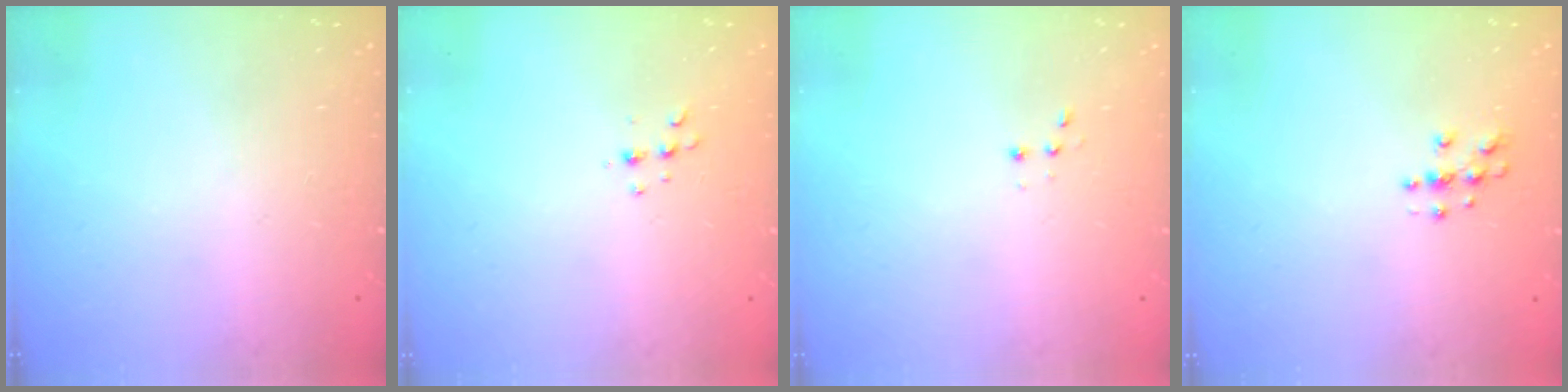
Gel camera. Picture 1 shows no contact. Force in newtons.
{"total": 4.3, "press": 4.2, "slide": 0.8}
{"total": 2.8, "press": 2.7, "slide": 0.7}
{"total": 3.8, "press": 3.8, "slide": 0.5}